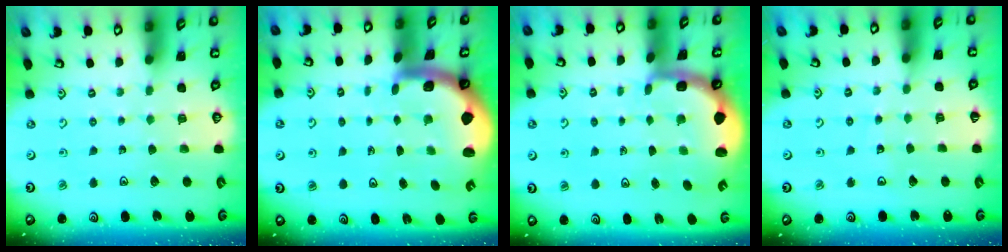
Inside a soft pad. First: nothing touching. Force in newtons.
{"total": 2.6, "press": 2.6, "slide": 0.6}
{"total": 2.2, "press": 2.0, "slide": 0.8}
{"total": 3.4, "press": 3.4, "slide": 0.1}